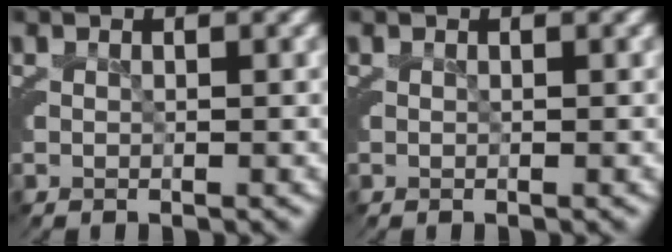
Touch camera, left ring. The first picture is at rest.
{"total": 0.0}